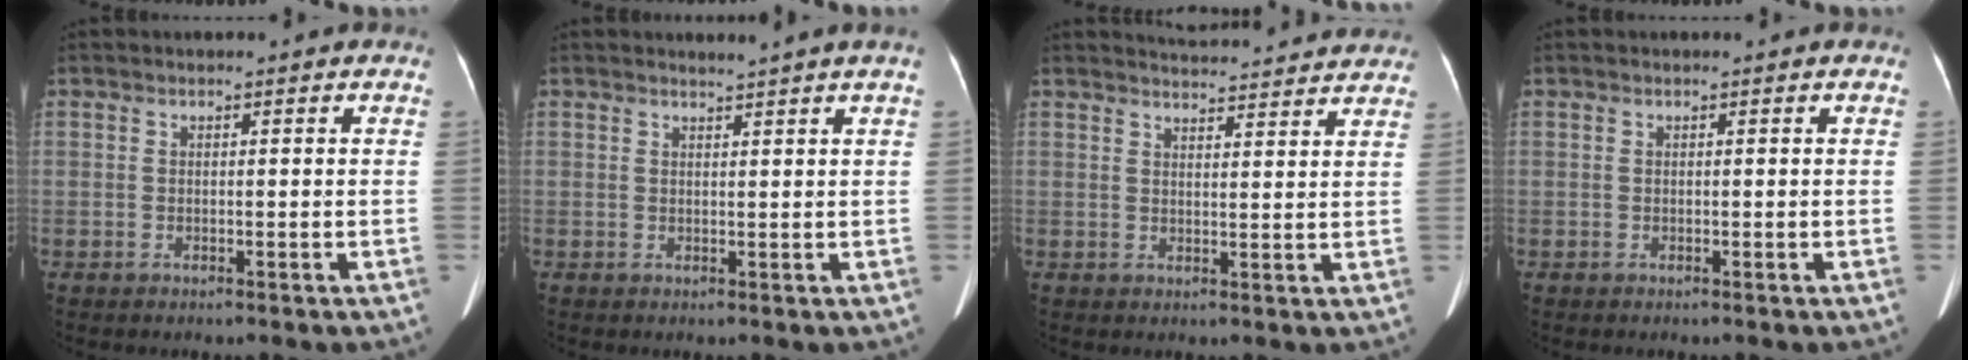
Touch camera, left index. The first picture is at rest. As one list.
[{"total": 1.5, "force": [1.3, -0.7, 0.4], "torque": [-0.013, -0.009, 0.026]}, {"total": 10.9, "force": [10.6, 1.0, 2.3], "torque": [-0.030, 0.014, 0.122]}, {"total": 0.0}]